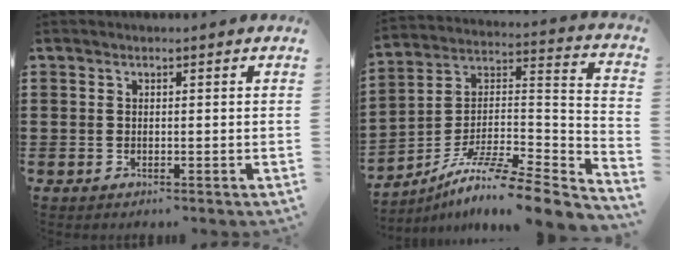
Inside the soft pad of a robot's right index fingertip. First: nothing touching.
{"total": 9.5, "force": [-7.6, 1.1, 5.5], "torque": [-0.098, 0.002, -0.152]}